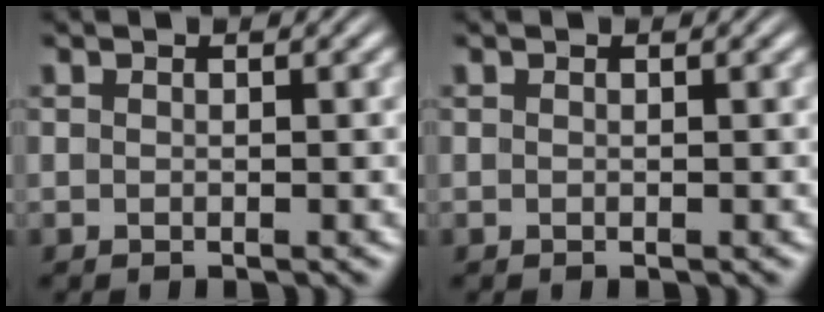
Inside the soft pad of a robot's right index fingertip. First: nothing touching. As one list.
[{"total": 0.0}]